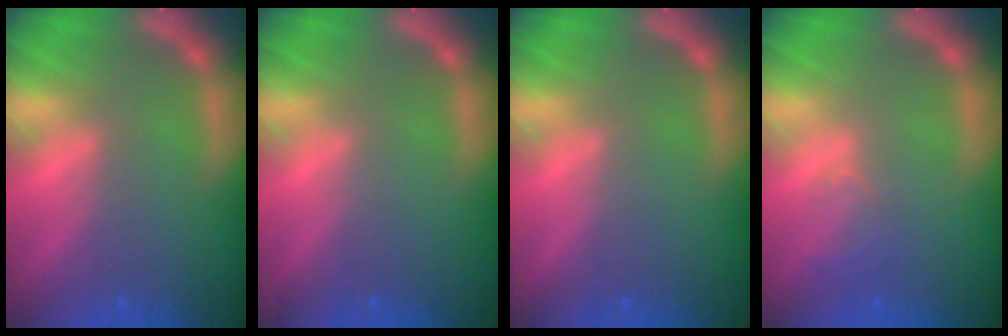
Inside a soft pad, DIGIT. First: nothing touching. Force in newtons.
{"total": 0.0}
{"total": 0.0}
{"total": 2.0}